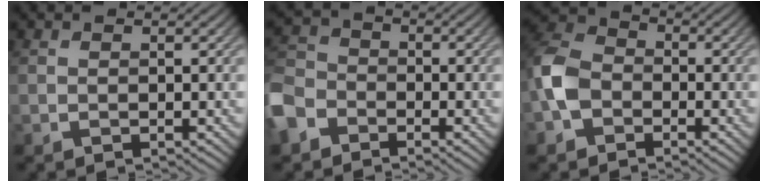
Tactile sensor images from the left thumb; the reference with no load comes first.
{"total": 6.7, "force": [-4.1, 4.6, 2.6], "torque": [-0.079, -0.008, -0.107]}
{"total": 6.5, "force": [-2.3, 5.0, 3.5], "torque": [-0.087, 0.005, -0.069]}